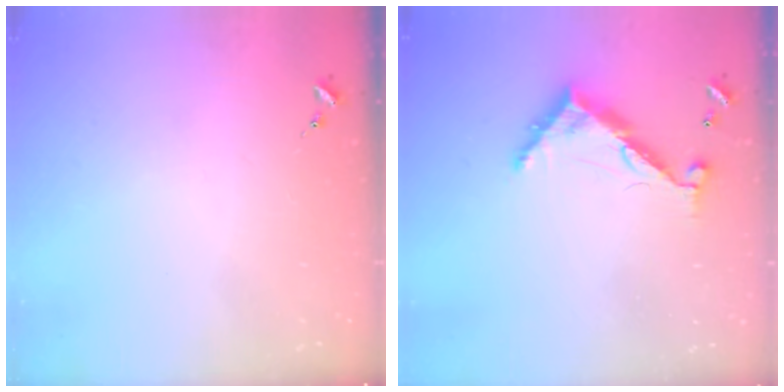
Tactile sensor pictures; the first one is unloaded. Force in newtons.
{"total": 10.8, "press": 10.8, "slide": 0.9}